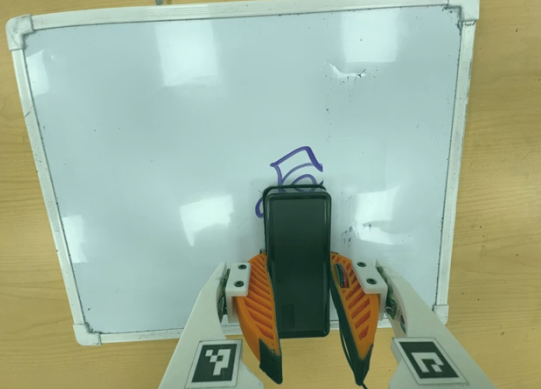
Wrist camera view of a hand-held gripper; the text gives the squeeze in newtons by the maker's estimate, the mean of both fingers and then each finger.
{"total": 8.5, "left": 7.1, "right": 10.0}